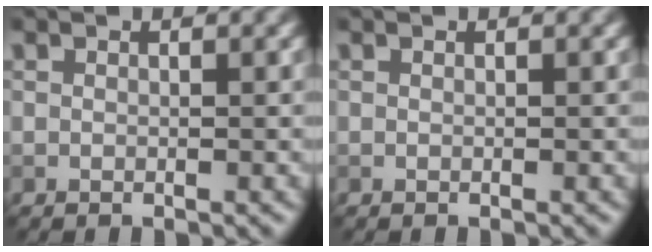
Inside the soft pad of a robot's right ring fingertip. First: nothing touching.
{"total": 0.0}